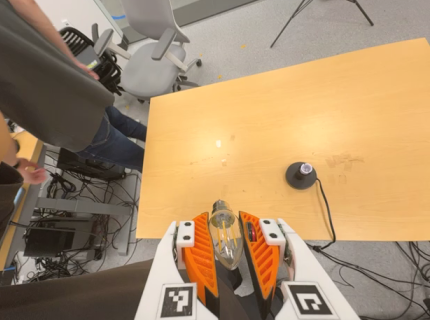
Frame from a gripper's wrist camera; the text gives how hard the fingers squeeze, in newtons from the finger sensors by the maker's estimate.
{"total": 17.2, "left": 18.9, "right": 15.4}